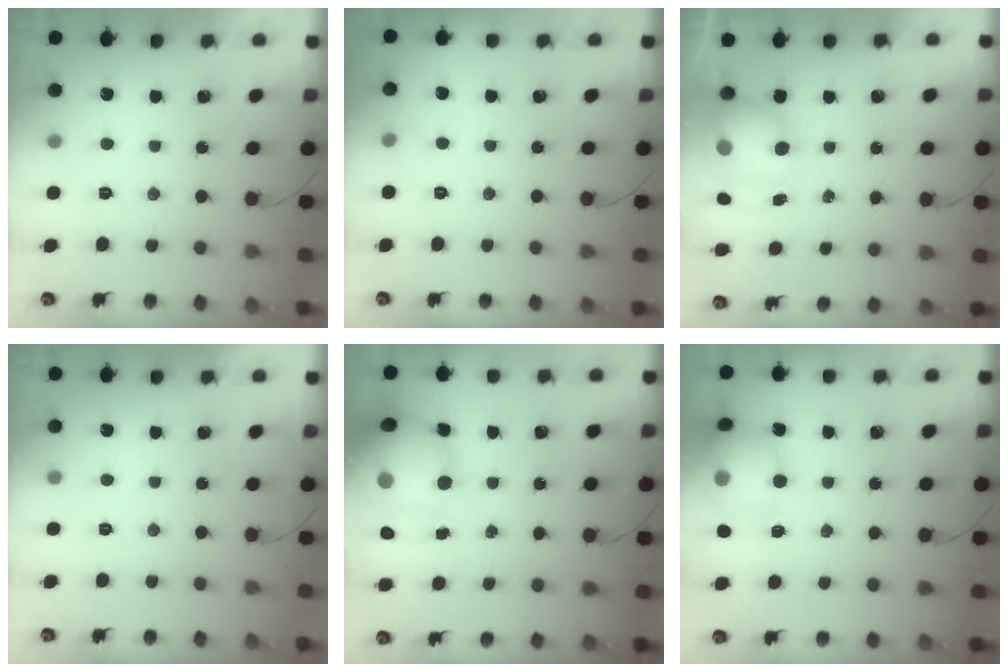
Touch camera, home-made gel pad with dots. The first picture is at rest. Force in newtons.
{"total": 3.9, "press": 2.7, "slide": 2.8}
{"total": 8.4, "press": 8.1, "slide": 2.3}
{"total": 0.0}
{"total": 19.5, "press": 18.6, "slide": 5.9}
{"total": 13.9, "press": 13.7, "slide": 2.4}